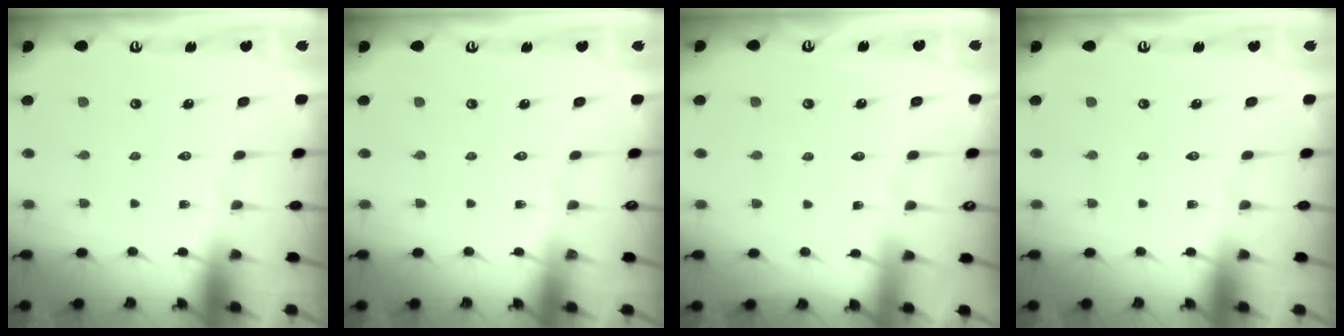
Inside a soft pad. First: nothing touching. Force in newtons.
{"total": 0.0}
{"total": 2.1, "press": 2.1, "slide": 0.2}
{"total": 0.0}